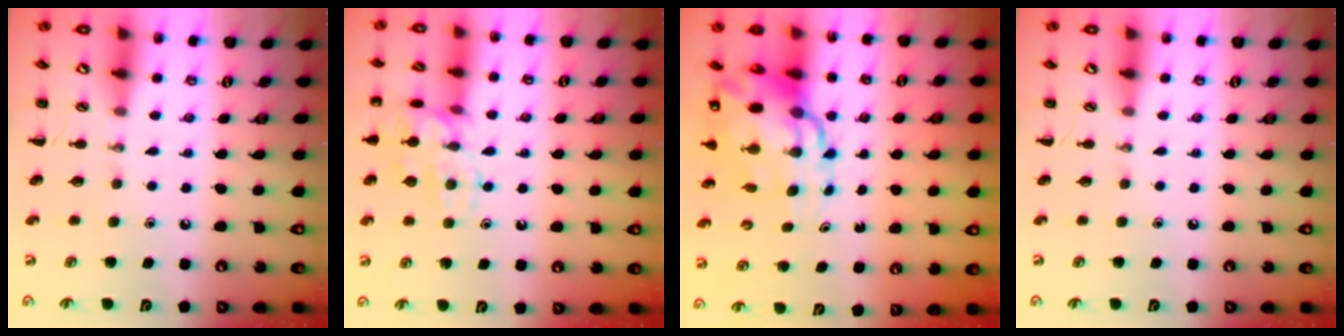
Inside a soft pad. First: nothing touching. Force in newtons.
{"total": 13.3, "press": 13.3, "slide": 0.4}
{"total": 13.6, "press": 13.0, "slide": 3.8}
{"total": 0.0}